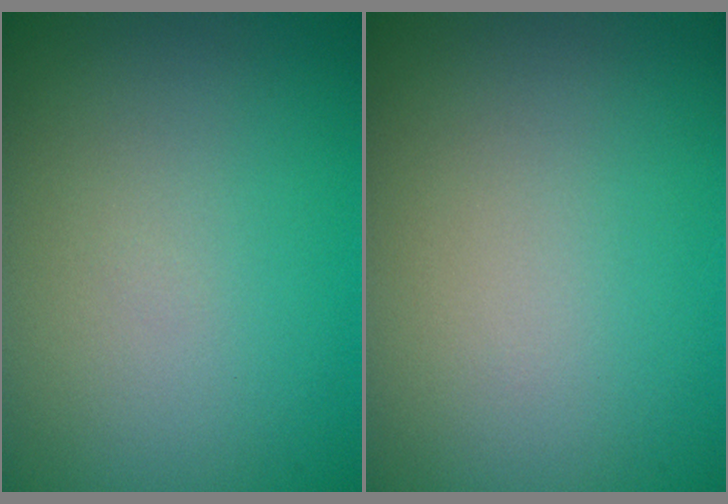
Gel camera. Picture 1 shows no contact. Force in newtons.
{"total": 0.0}